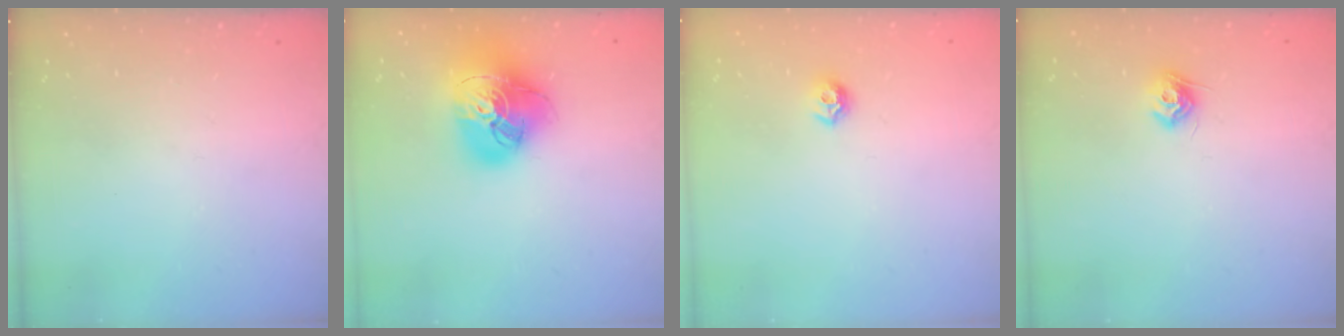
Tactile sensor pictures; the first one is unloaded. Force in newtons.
{"total": 20.6, "press": 20.5, "slide": 2.1}
{"total": 7.2, "press": 7.2, "slide": 1.0}
{"total": 8.1, "press": 8.1, "slide": 0.2}